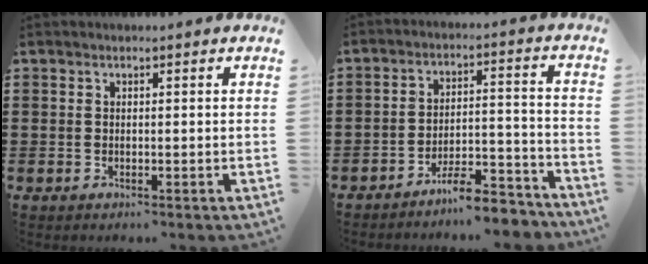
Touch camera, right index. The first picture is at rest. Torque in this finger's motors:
{"motor_torque": [0.85, 1.08, -0.32, -0.21]}